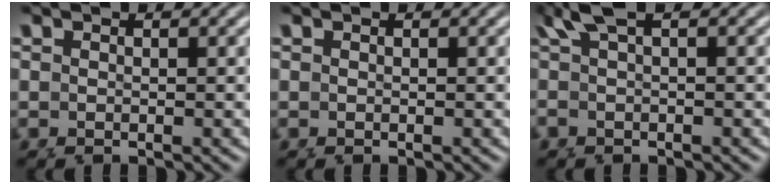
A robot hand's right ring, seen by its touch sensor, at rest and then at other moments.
{"total": 0.0}
{"total": 2.6, "force": [1.3, -0.1, 2.2], "torque": [-0.047, 0.008, 0.023]}